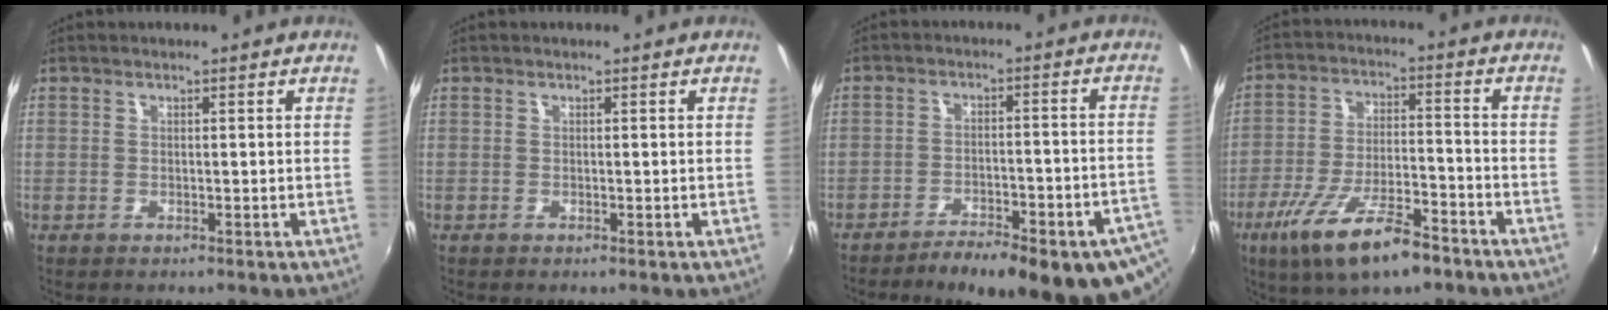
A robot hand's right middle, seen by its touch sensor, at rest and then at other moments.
{"total": 0.0}
{"total": 19.2, "force": [-13.4, 4.4, 13.0], "torque": [-0.198, -0.040, -0.171]}
{"total": 14.9, "force": [-9.5, 4.1, 10.8], "torque": [-0.218, -0.032, -0.165]}